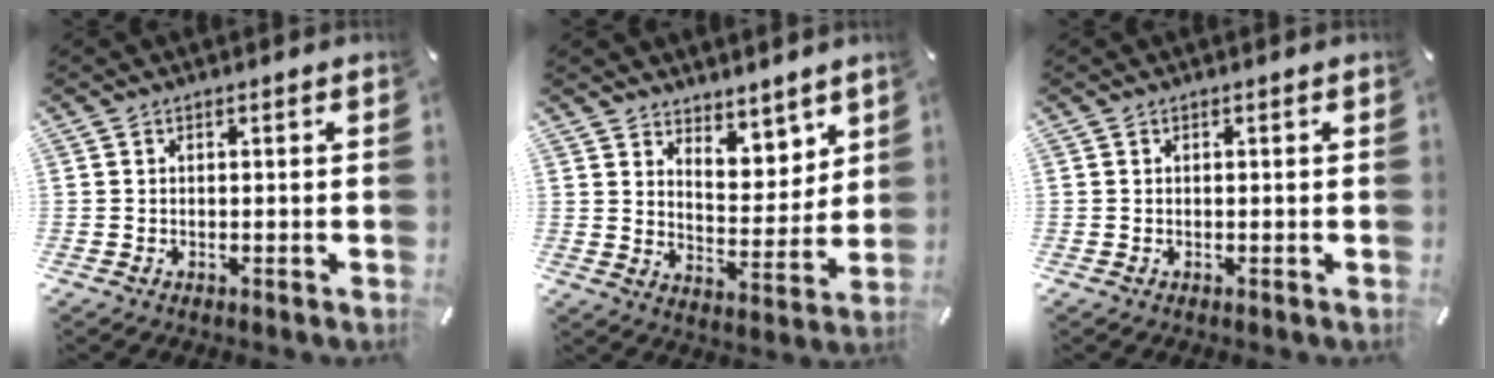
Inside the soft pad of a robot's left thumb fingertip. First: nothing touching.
{"total": 7.3, "force": [6.1, 3.9, -0.1], "torque": [0.016, -0.069, 0.112]}
{"total": 0.0}